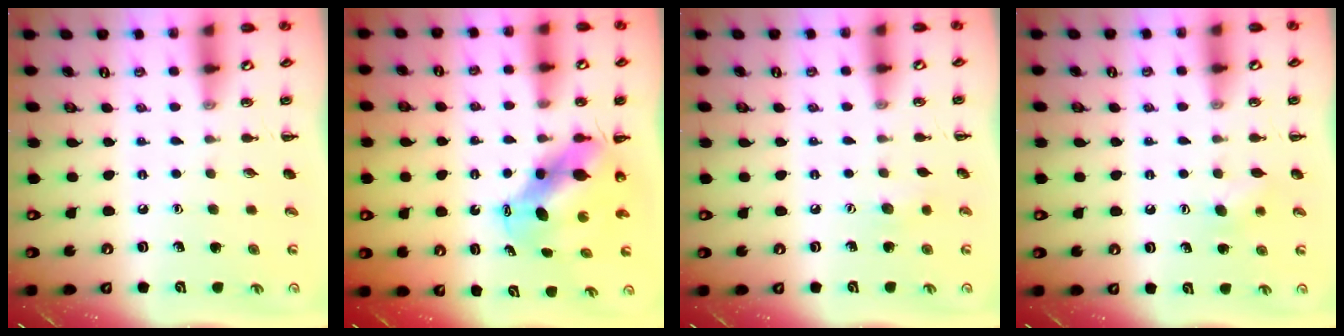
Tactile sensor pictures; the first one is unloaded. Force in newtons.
{"total": 7.6, "press": 7.4, "slide": 1.9}
{"total": 5.3, "press": 5.2, "slide": 1.4}
{"total": 5.7, "press": 5.6, "slide": 1.1}